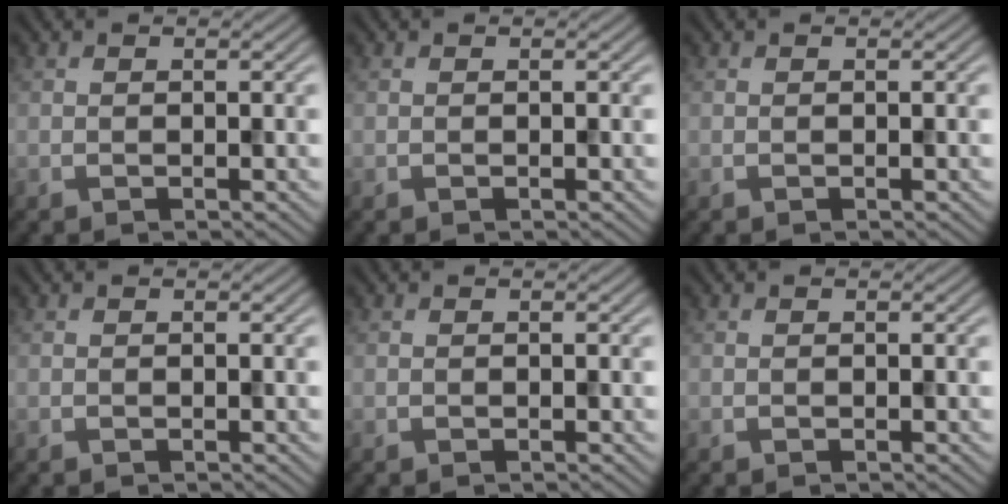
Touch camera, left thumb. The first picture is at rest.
{"total": 0.0}
{"total": 0.0}
{"total": 0.0}
{"total": 0.0}
{"total": 0.0}